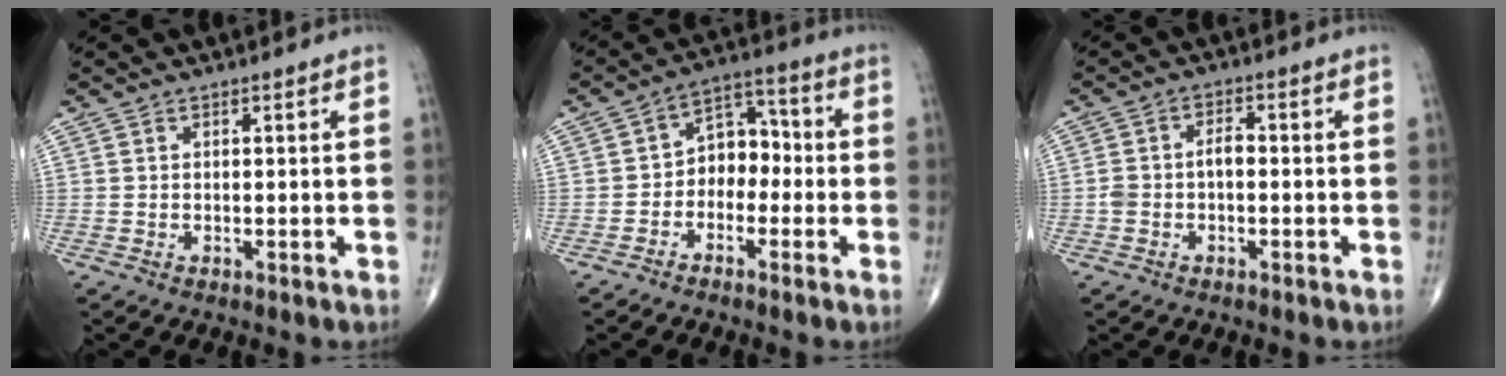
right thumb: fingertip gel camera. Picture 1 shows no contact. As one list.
[{"total": 7.6, "force": [-1.6, 5.6, 4.8], "torque": [-0.040, 0.042, -0.044]}, {"total": 3.8, "force": [-0.7, 2.3, 2.9], "torque": [-0.057, 0.021, -0.014]}]